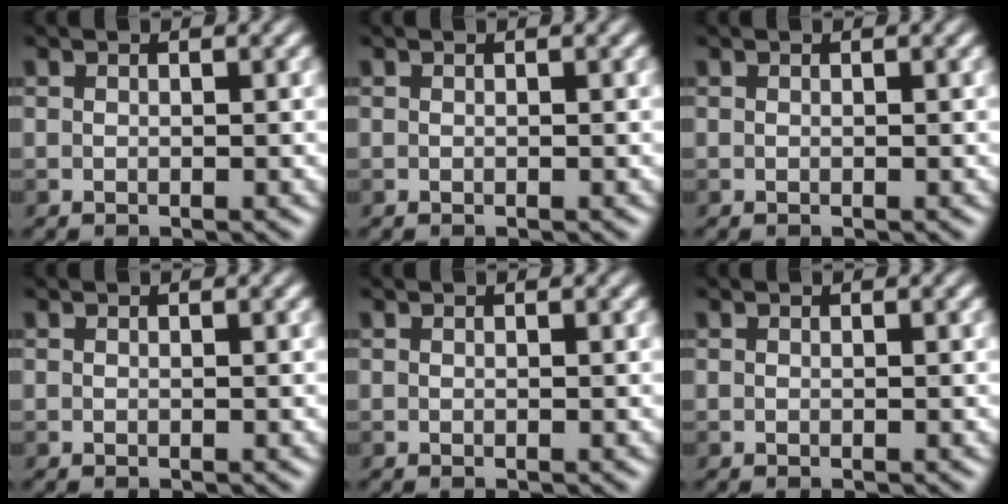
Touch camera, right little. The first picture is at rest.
{"total": 0.0}
{"total": 0.0}
{"total": 0.0}
{"total": 0.0}
{"total": 0.0}